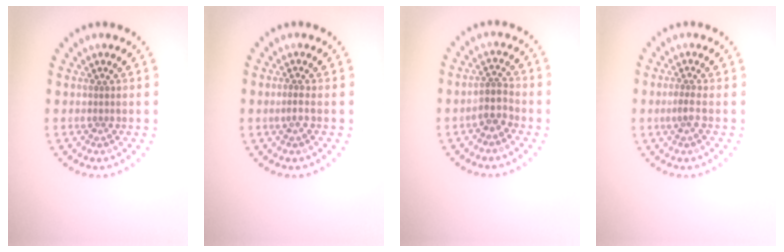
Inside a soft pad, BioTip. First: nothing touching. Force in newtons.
{"total": 1.0, "press": 0.8, "slide": 0.6}
{"total": 2.2, "press": 1.8, "slide": 1.2}
{"total": 1.3, "press": 1.0, "slide": 0.8}